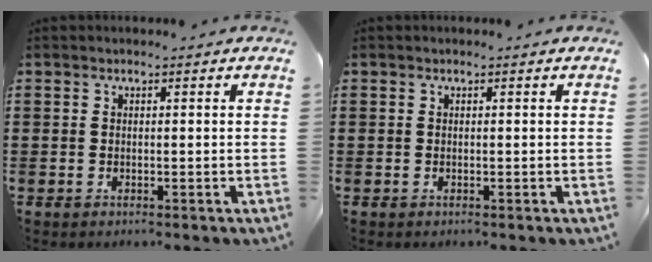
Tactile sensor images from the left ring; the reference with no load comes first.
{"total": 0.0}